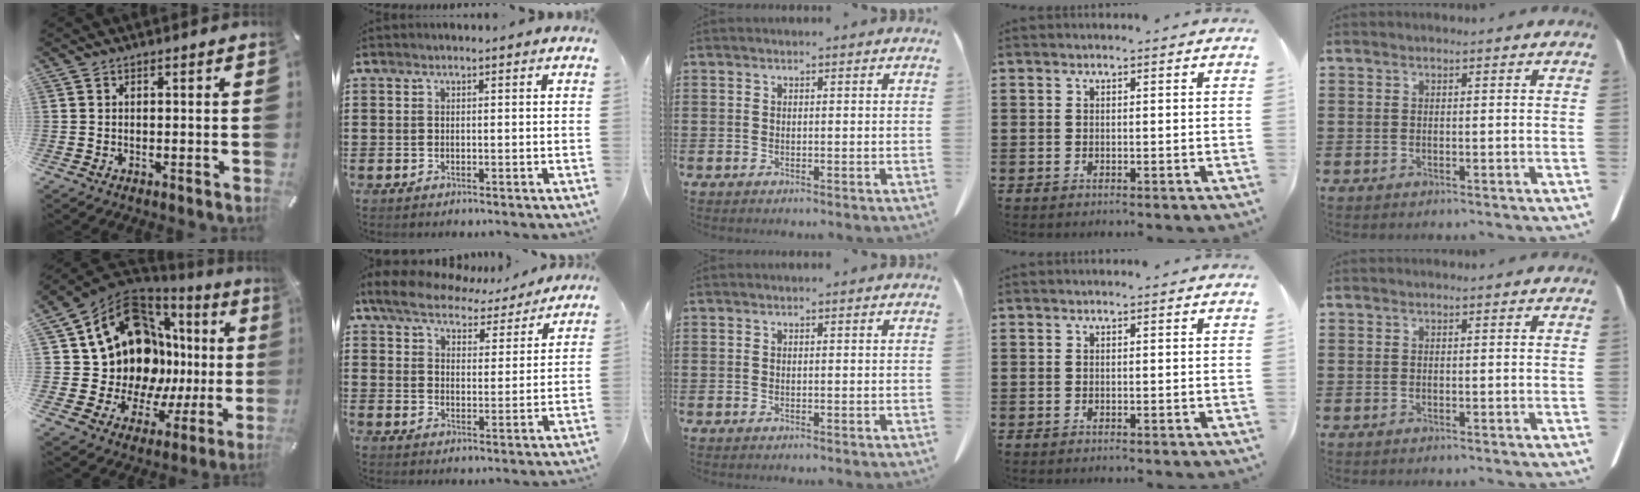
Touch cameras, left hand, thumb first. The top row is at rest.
{"thumb": {"total": 19.2, "force": [6.7, 13.4, 12.1], "torque": [-0.215, -0.075, 0.140]}, "index": {"total": 6.2, "force": [5.8, 1.6, 1.6], "torque": [-0.064, -0.032, 0.100]}}